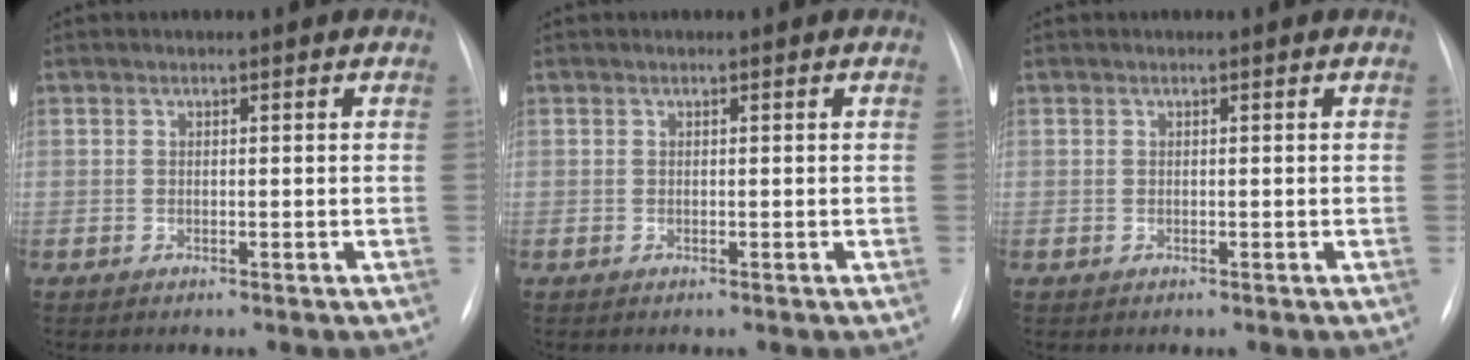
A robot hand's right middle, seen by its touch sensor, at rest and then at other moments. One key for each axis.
{"total": 0.0}
{"total": 0.0}